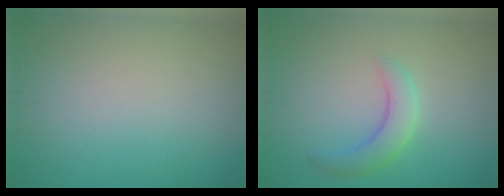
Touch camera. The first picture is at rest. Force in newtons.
{"total": 2.9, "press": 2.9, "slide": 0.2}